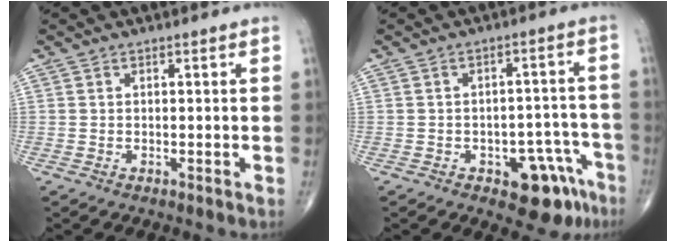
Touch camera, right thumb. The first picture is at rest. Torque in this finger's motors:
{"motor_torque": [2.75, 2.26, 0.56, -0.51, 0.10]}